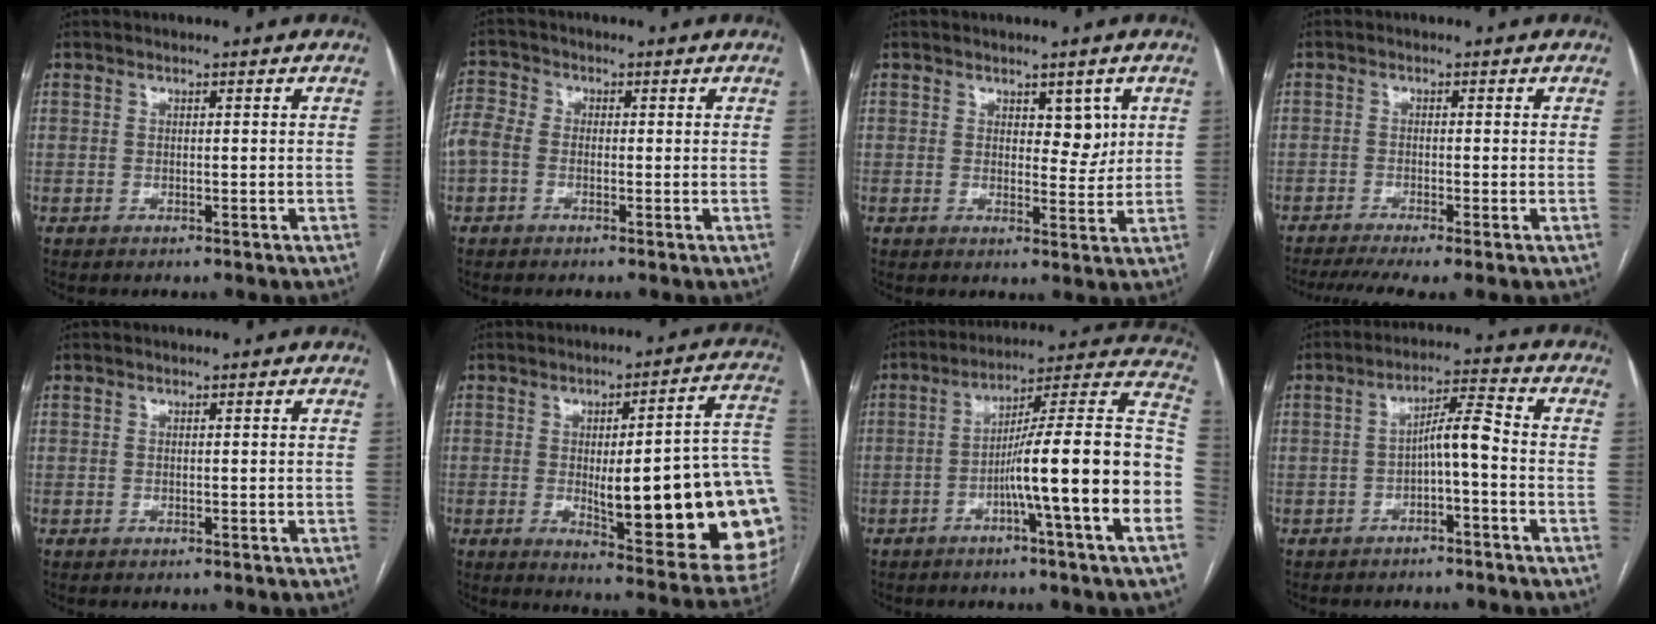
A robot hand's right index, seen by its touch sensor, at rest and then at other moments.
{"total": 10.9, "force": [-1.0, 9.3, 5.6], "torque": [-0.186, 0.032, -0.022]}
{"total": 3.9, "force": [1.6, 2.0, 2.9], "torque": [-0.032, -0.003, 0.024]}
{"total": 6.2, "force": [-4.6, 0.2, 4.2], "torque": [-0.066, -0.008, -0.077]}
{"total": 0.0}
{"total": 26.1, "force": [-2.6, 4.5, 25.5], "torque": [-0.228, 0.008, -0.023]}
{"total": 18.8, "force": [-5.0, -0.9, 18.2], "torque": [-0.227, 0.023, -0.082]}
{"total": 5.3, "force": [-1.5, 0.7, 5.0], "torque": [-0.084, 0.024, -0.022]}